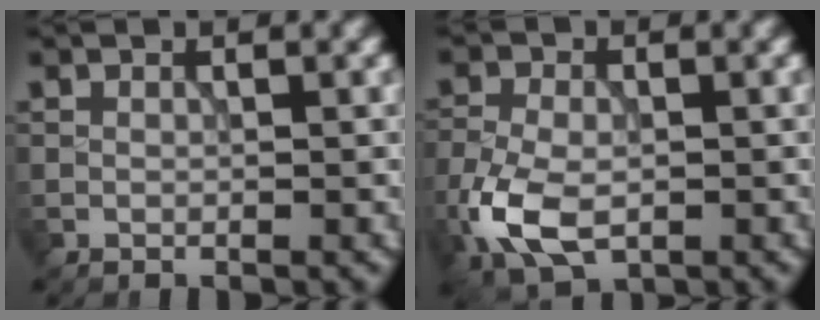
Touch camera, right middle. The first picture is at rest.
{"total": 6.1, "force": [-2.2, 3.6, 4.5], "torque": [-0.105, -0.011, -0.047]}